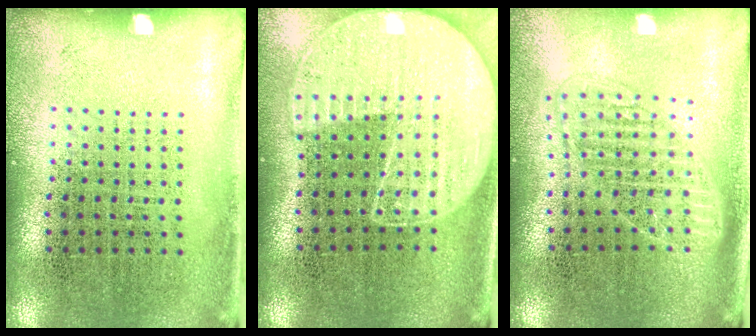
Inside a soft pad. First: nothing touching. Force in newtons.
{"total": 1.5, "press": 1.5, "slide": 0.3}
{"total": 1.7, "press": 1.5, "slide": 0.8}